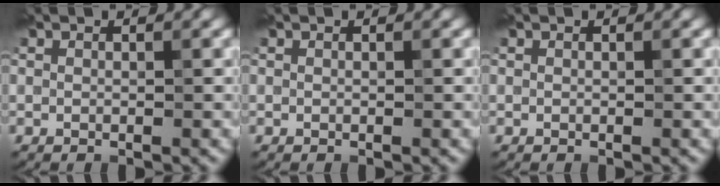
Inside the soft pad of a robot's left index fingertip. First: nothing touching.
{"total": 0.0}
{"total": 0.0}